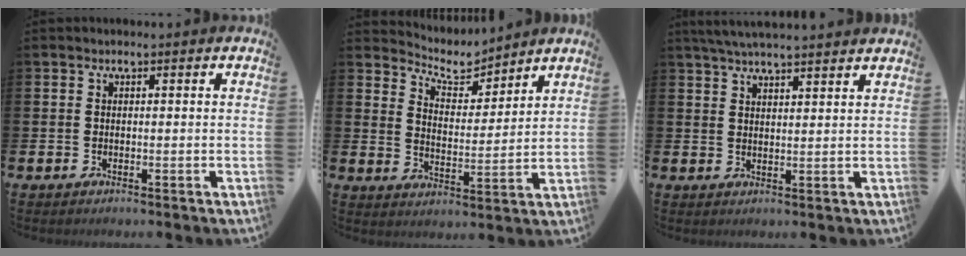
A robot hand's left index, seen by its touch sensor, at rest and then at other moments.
{"total": 6.5, "force": [6.1, 2.0, 1.1], "torque": [-0.048, -0.038, 0.108]}
{"total": 4.4, "force": [4.2, 0.0, 1.2], "torque": [-0.032, -0.011, 0.076]}